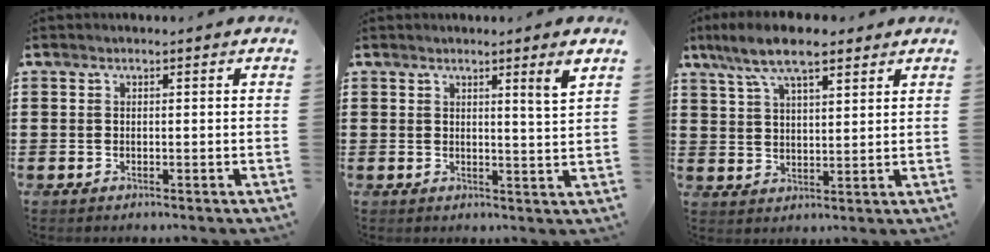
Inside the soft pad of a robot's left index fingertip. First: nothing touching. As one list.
[{"total": 3.2, "force": [2.2, -0.8, 2.3], "torque": [-0.041, -0.011, 0.034]}, {"total": 8.0, "force": [5.9, 2.4, 4.9], "torque": [-0.110, -0.002, 0.107]}]